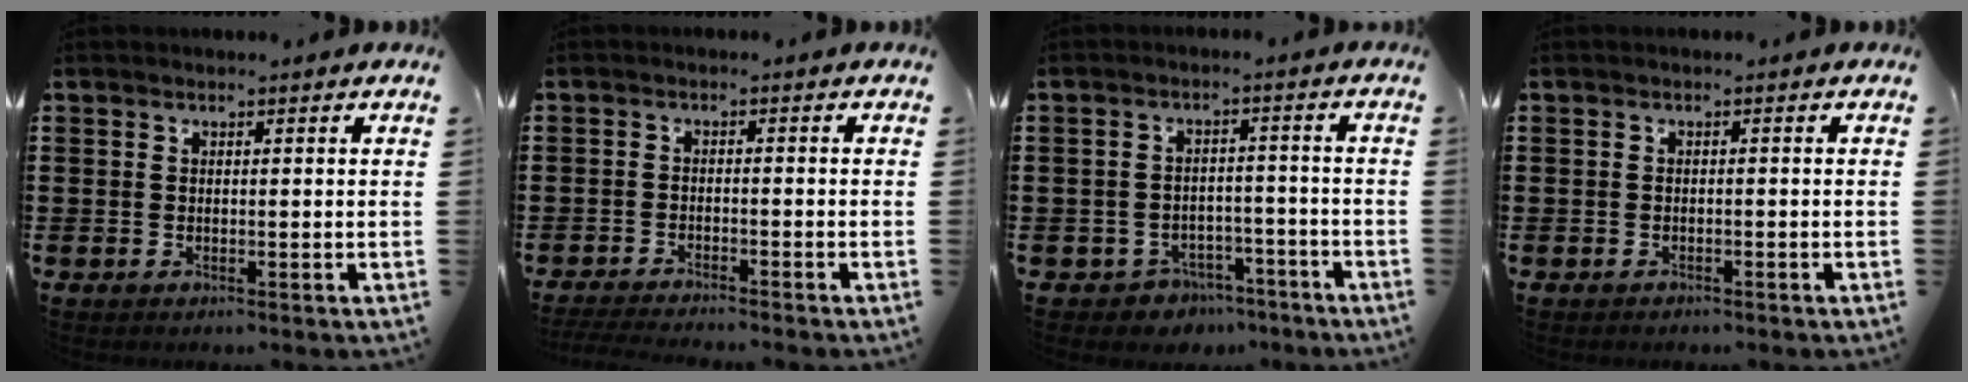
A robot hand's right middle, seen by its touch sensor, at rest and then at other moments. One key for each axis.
{"total": 2.8, "fx": -2.7, "fy": -0.2, "fz": 0.6, "tx": -0.019, "ty": -0.004, "tz": -0.057}
{"total": 3.5, "fx": -3.3, "fy": 1.2, "fz": 0.1, "tx": -0.012, "ty": 0.005, "tz": -0.068}
{"total": 0.8, "fx": -0.8, "fy": 0.2, "fz": 0.0, "tx": -0.003, "ty": 0.000, "tz": -0.017}